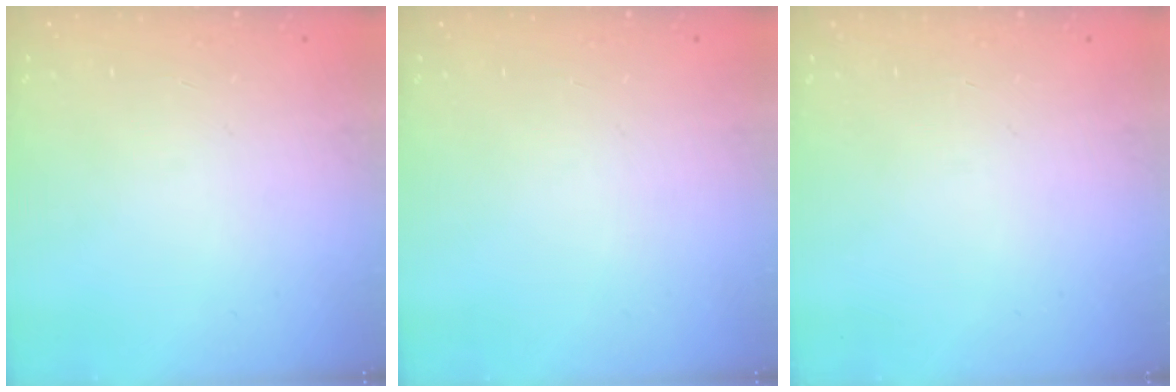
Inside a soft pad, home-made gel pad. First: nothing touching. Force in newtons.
{"total": 0.0}
{"total": 0.0}